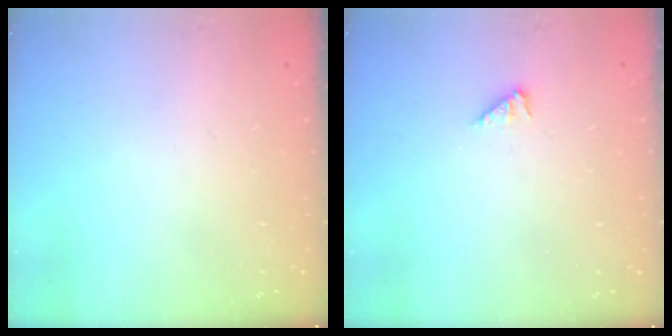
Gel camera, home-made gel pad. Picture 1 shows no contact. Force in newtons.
{"total": 2.2, "press": 2.1, "slide": 0.5}